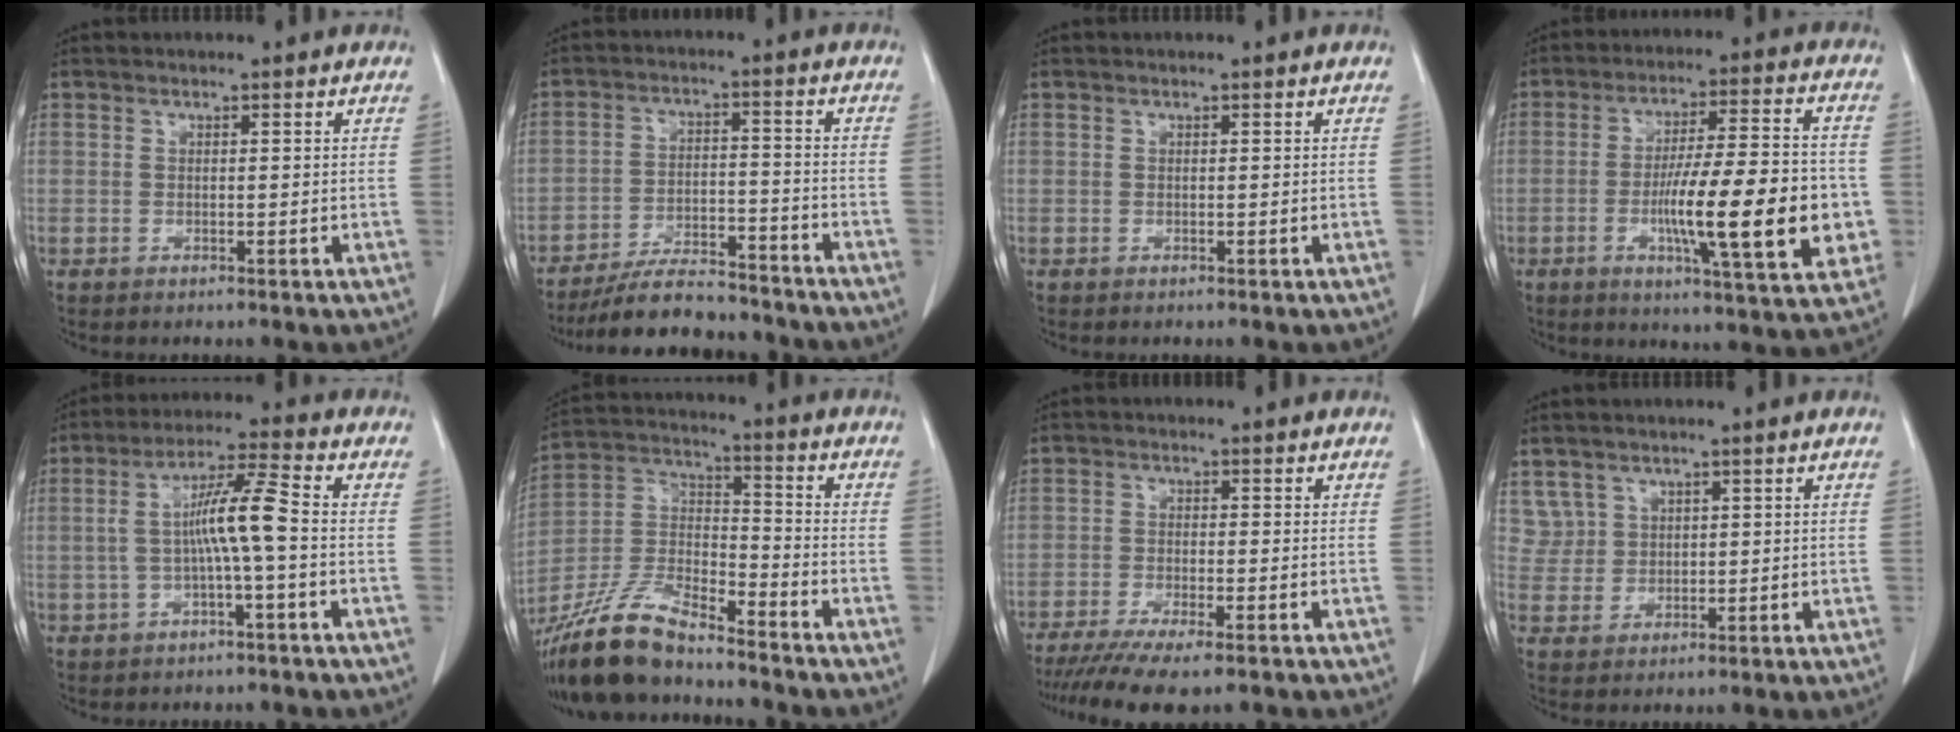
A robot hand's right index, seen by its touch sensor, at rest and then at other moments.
{"total": 12.0, "force": [-11.0, 2.6, 4.2], "torque": [-0.065, 0.008, -0.177]}
{"total": 0.0}
{"total": 17.3, "force": [-3.4, 2.3, 16.8], "torque": [-0.244, 0.002, -0.047]}
{"total": 7.6, "force": [-0.6, 0.0, 7.6], "torque": [-0.138, 0.021, -0.011]}
{"total": 14.6, "force": [-12.6, 2.7, 6.9], "torque": [-0.144, -0.001, -0.239]}
{"total": 10.0, "force": [-7.9, 1.0, 5.9], "torque": [-0.087, -0.019, -0.124]}
{"total": 3.7, "force": [2.3, 2.8, -0.4], "torque": [0.024, 0.006, 0.046]}